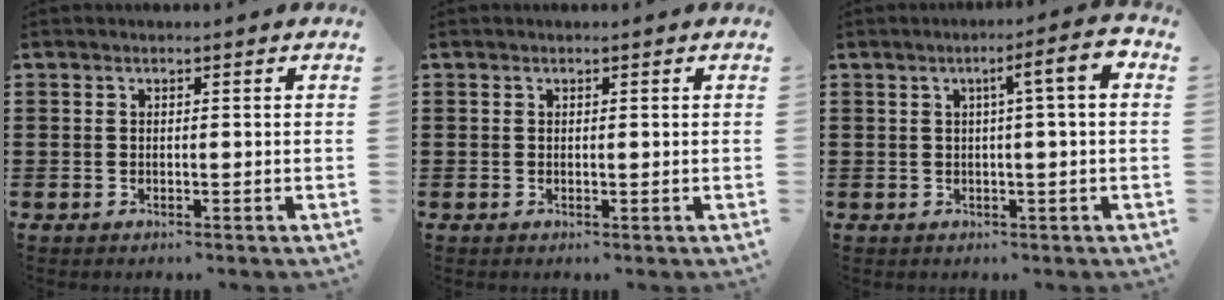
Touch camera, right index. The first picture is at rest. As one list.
[{"total": 0.0}, {"total": 5.1, "force": [0.6, 0.2, 5.0], "torque": [-0.088, -0.003, 0.003]}]